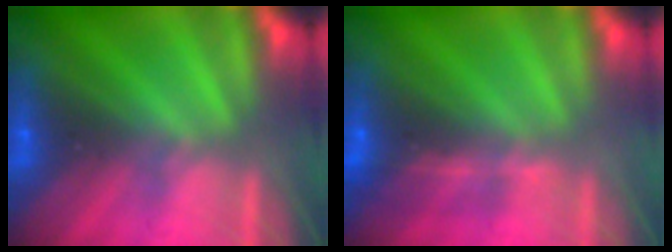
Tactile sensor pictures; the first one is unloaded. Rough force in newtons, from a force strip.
{"total": 1.3}